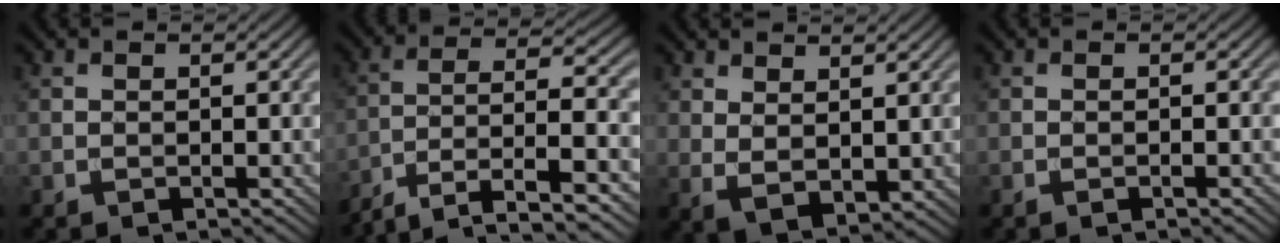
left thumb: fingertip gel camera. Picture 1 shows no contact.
{"total": 10.0, "force": [-6.4, 3.1, 7.0], "torque": [-0.124, -0.005, -0.119]}
{"total": 3.6, "force": [1.9, 1.5, 2.6], "torque": [-0.062, -0.009, 0.046]}
{"total": 1.1, "force": [-0.5, 0.0, 1.0], "torque": [-0.019, 0.003, -0.012]}